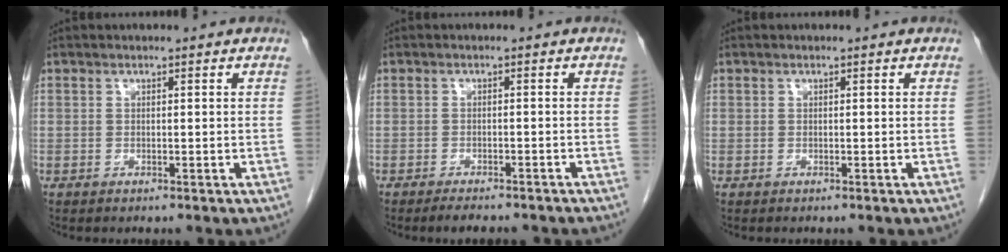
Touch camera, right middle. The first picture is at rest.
{"total": 6.2, "force": [-5.4, 1.2, 2.8], "torque": [-0.034, -0.005, -0.068]}
{"total": 0.0}